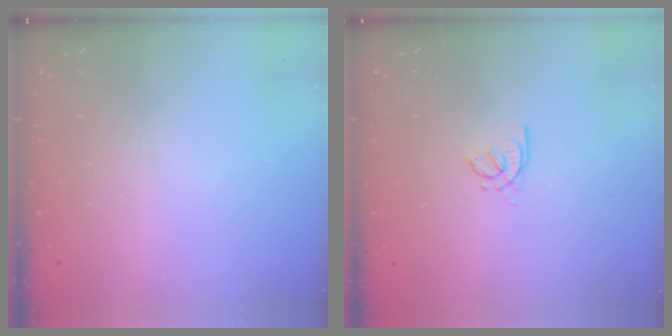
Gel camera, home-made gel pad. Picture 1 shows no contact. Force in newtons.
{"total": 1.4, "press": 1.3, "slide": 0.4}